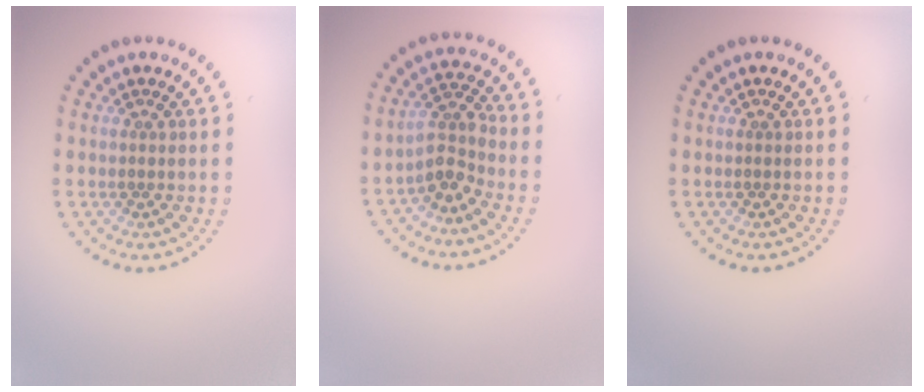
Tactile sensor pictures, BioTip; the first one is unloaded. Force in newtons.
{"total": 2.8, "press": 2.2, "slide": 1.7}
{"total": 0.0}